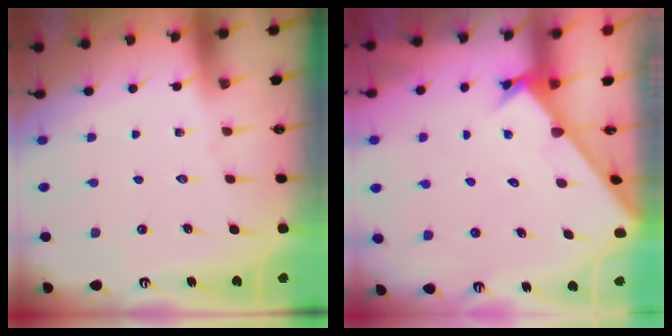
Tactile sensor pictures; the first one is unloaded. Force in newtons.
{"total": 2.2, "press": 2.2, "slide": 0.1}